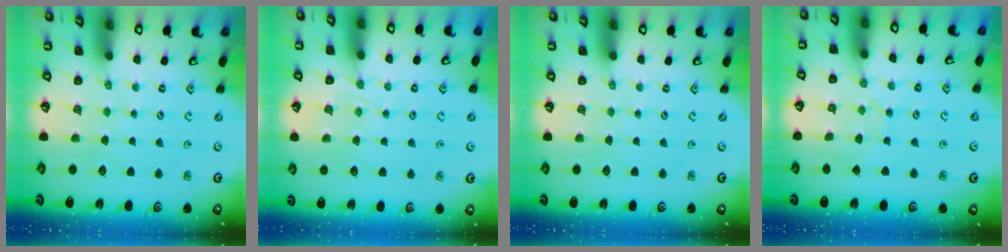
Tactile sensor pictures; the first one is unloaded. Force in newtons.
{"total": 4.7, "press": 4.7, "slide": 0.5}
{"total": 0.0}
{"total": 6.4, "press": 6.4, "slide": 0.5}